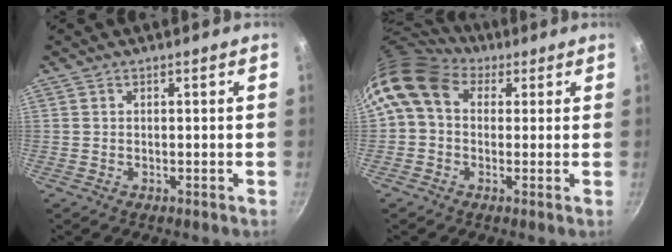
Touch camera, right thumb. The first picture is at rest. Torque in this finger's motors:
{"motor_torque": [2.13, 2.13, 1.17, -0.68, 0.50]}